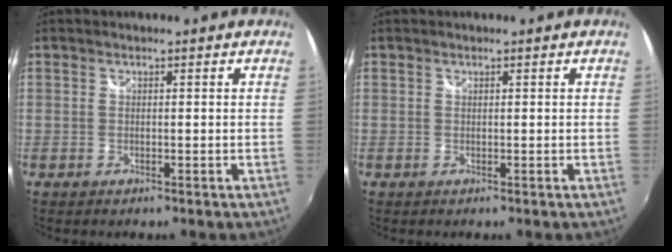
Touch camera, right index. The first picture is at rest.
{"total": 0.0}